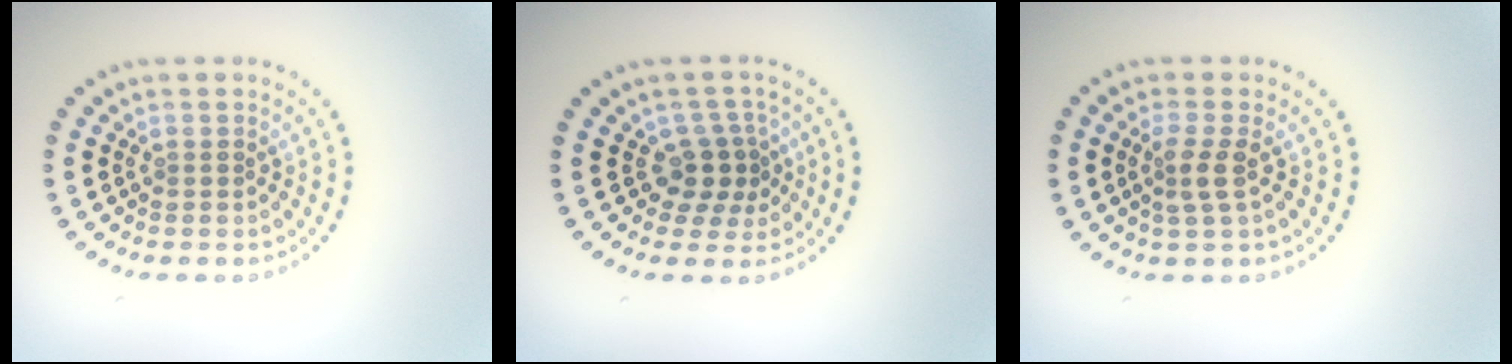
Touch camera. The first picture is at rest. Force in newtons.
{"total": 2.8, "press": 2.0, "slide": 1.9}
{"total": 1.9, "press": 1.4, "slide": 1.3}